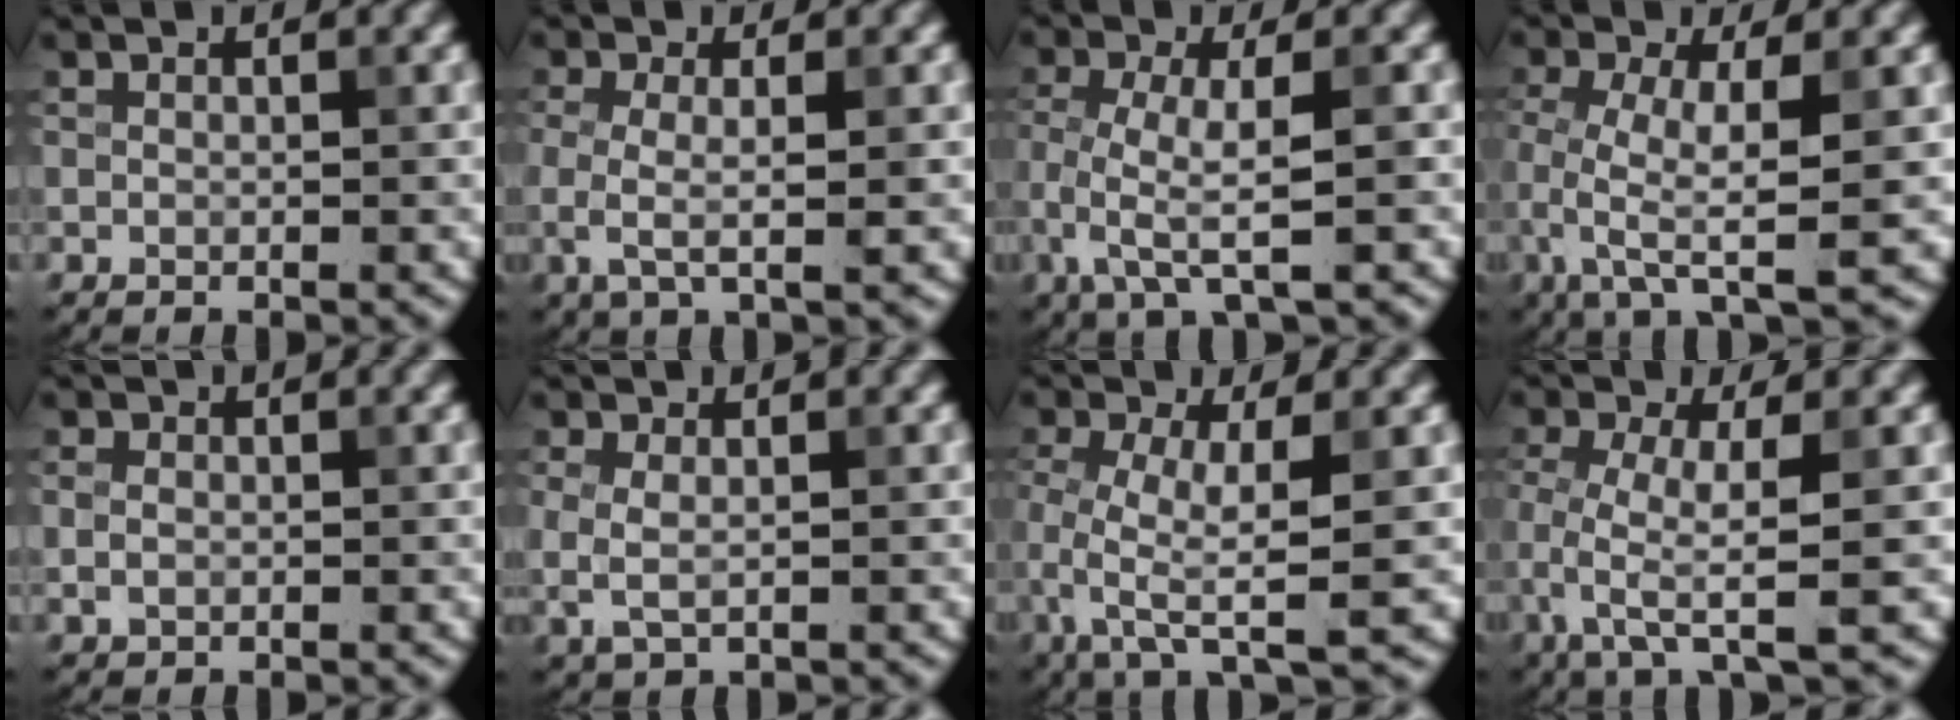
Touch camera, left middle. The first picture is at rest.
{"total": 2.9, "force": [-0.4, 0.8, 2.8], "torque": [-0.060, -0.008, -0.009]}
{"total": 4.8, "force": [-1.6, 1.2, 4.4], "torque": [-0.092, -0.004, -0.033]}
{"total": 6.2, "force": [-1.1, 1.9, 5.9], "torque": [-0.121, -0.010, -0.025]}
{"total": 1.4, "force": [0.0, 1.2, 0.8], "torque": [-0.016, -0.001, -0.001]}
{"total": 2.2, "force": [0.0, 1.2, 1.8], "torque": [-0.042, -0.004, -0.001]}
{"total": 6.1, "force": [-1.0, 1.9, 5.7], "torque": [-0.122, -0.011, -0.022]}
{"total": 5.2, "force": [-1.2, 1.3, 4.8], "torque": [-0.098, -0.008, -0.030]}